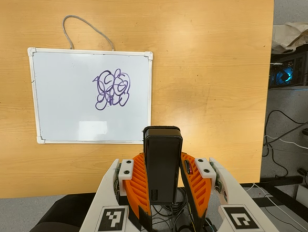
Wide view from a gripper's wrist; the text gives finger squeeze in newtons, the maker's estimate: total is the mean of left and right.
{"total": 4.5, "left": 3.0, "right": 6.0}